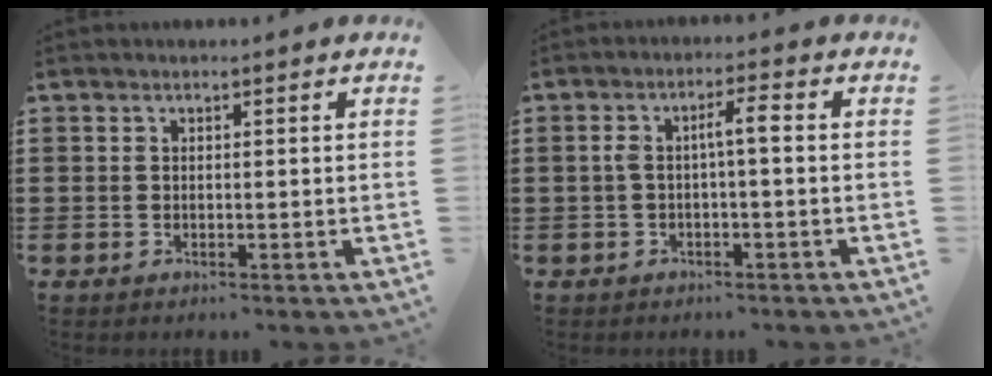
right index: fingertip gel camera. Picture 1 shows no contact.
{"total": 3.4, "force": [-0.1, 0.5, 3.4], "torque": [-0.065, 0.008, -0.006]}